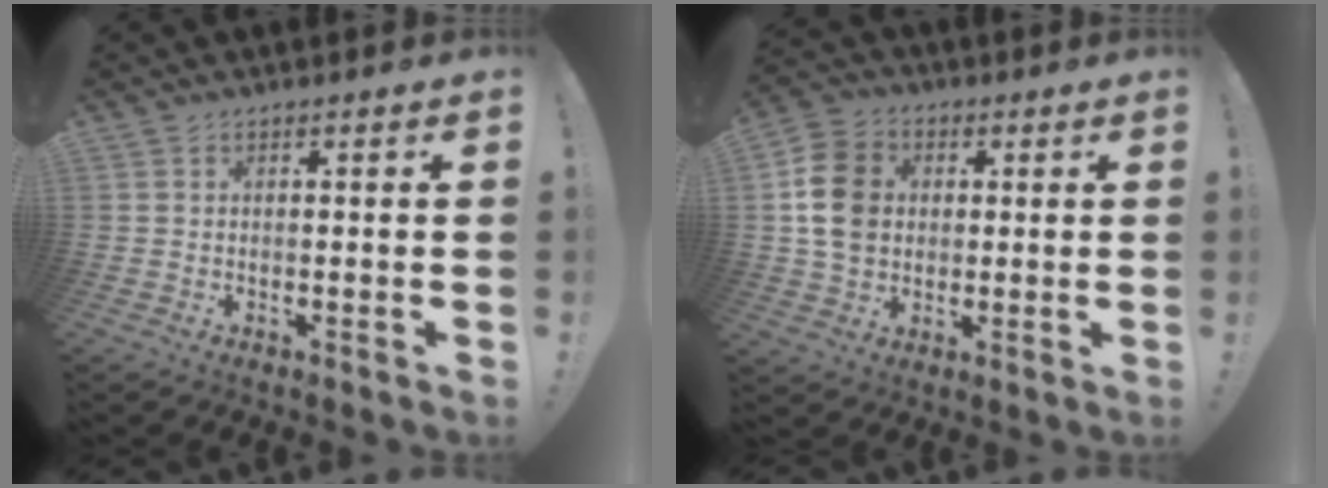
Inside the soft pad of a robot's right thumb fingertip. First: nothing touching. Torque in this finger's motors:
{"motor_torque": [1.72, 1.88, 0.29, -0.44, 0.08]}